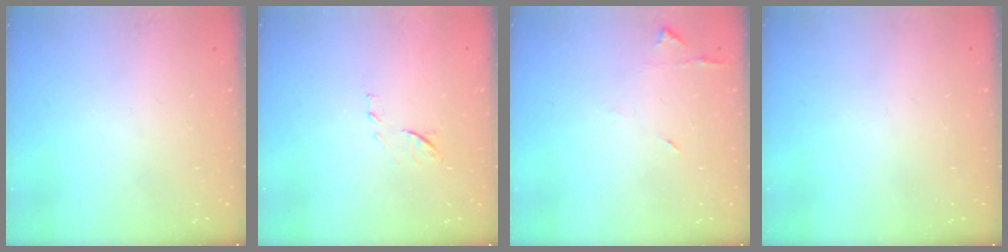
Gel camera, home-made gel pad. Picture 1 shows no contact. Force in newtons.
{"total": 7.9, "press": 7.9, "slide": 0.7}
{"total": 5.8, "press": 5.8, "slide": 0.7}
{"total": 0.0}